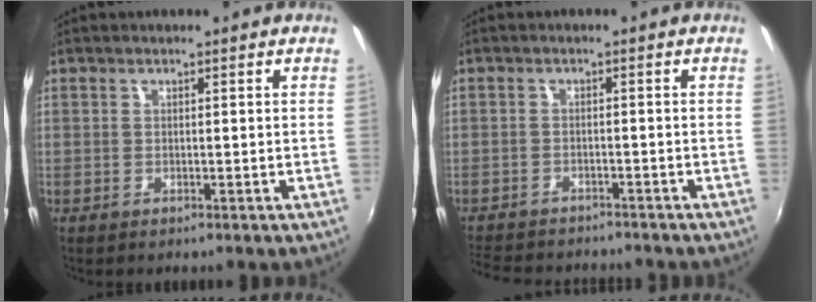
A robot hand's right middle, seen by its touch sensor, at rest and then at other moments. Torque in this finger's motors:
{"motor_torque": [0.97, -1.17, 0.16, 0.05]}